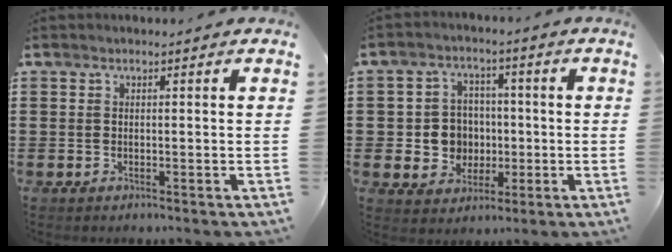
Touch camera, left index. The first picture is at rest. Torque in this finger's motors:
{"motor_torque": [0.38, 0.08, 0.30, 0.06]}